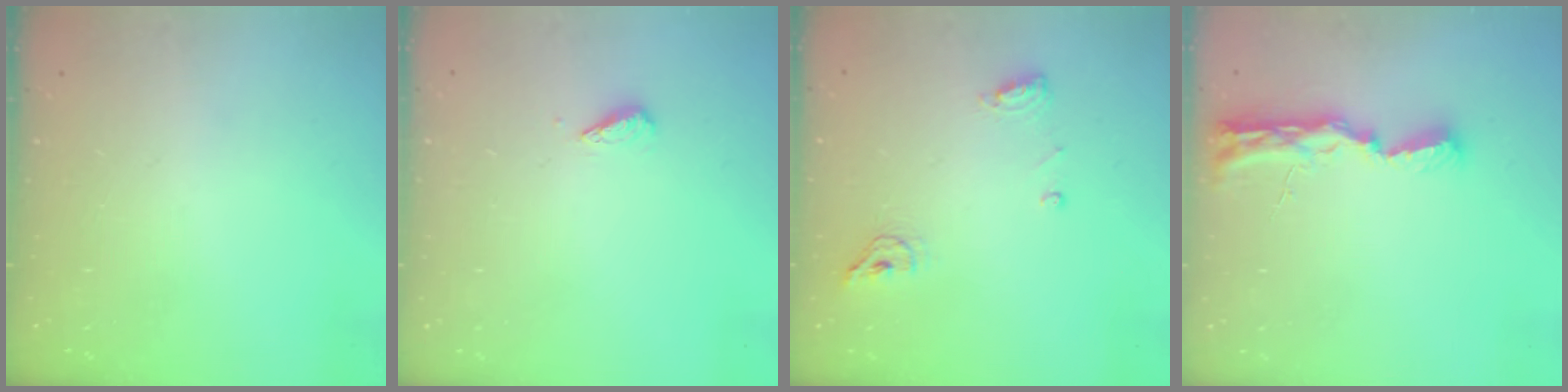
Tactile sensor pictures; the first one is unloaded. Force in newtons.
{"total": 3.0, "press": 2.9, "slide": 0.6}
{"total": 8.1, "press": 7.2, "slide": 3.7}
{"total": 8.8, "press": 8.7, "slide": 0.9}